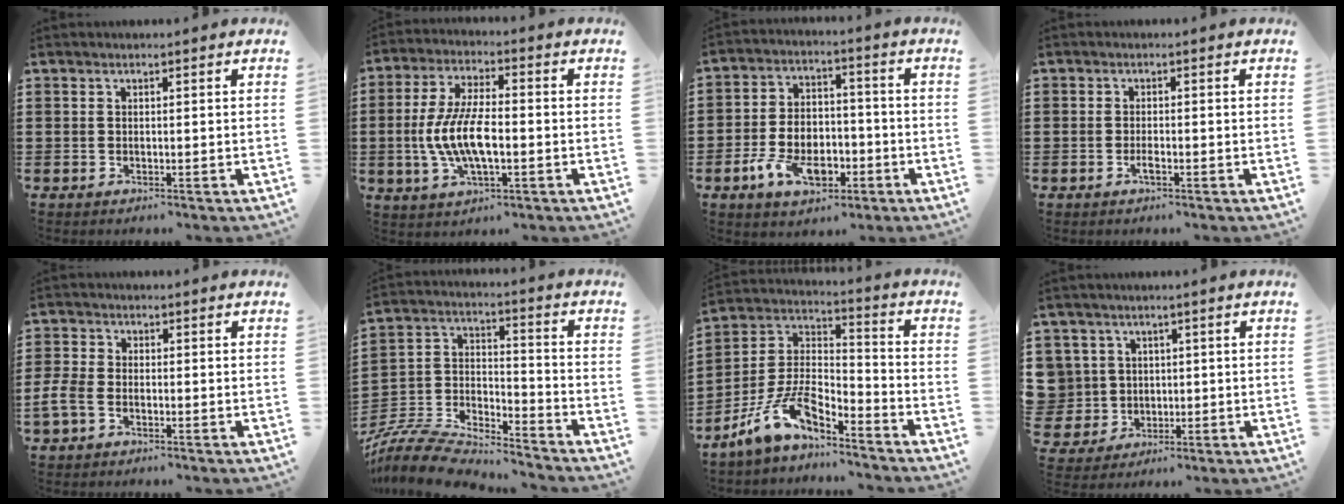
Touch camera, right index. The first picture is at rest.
{"total": 9.6, "force": [-1.5, 3.7, 8.7], "torque": [-0.190, -0.006, -0.032]}
{"total": 8.6, "force": [-3.7, 5.5, 5.6], "torque": [-0.124, 0.010, -0.068]}
{"total": 1.5, "force": [-0.7, 0.4, 1.2], "torque": [-0.032, -0.005, -0.014]}
{"total": 3.4, "force": [-1.8, 1.8, 2.2], "torque": [-0.059, -0.001, -0.040]}
{"total": 7.9, "force": [-7.5, 1.7, 1.6], "torque": [-0.049, 0.002, -0.153]}
{"total": 9.9, "force": [-7.3, 3.8, 5.5], "torque": [-0.132, 0.002, -0.149]}
{"total": 5.3, "force": [1.1, 5.2, 0.3], "torque": [-0.041, 0.013, 0.021]}